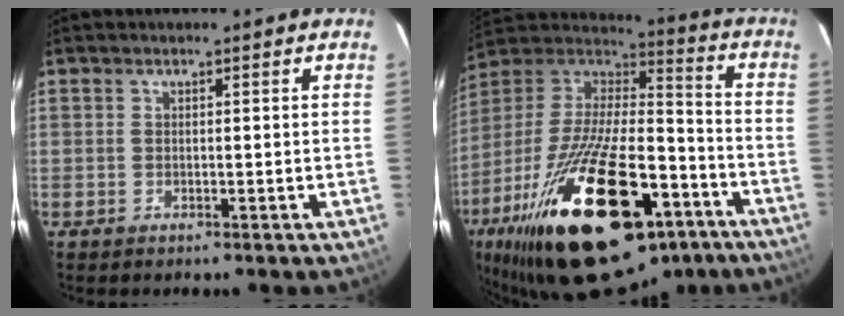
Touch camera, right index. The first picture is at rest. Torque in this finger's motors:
{"motor_torque": [2.14, 0.00, 1.05, 0.21]}